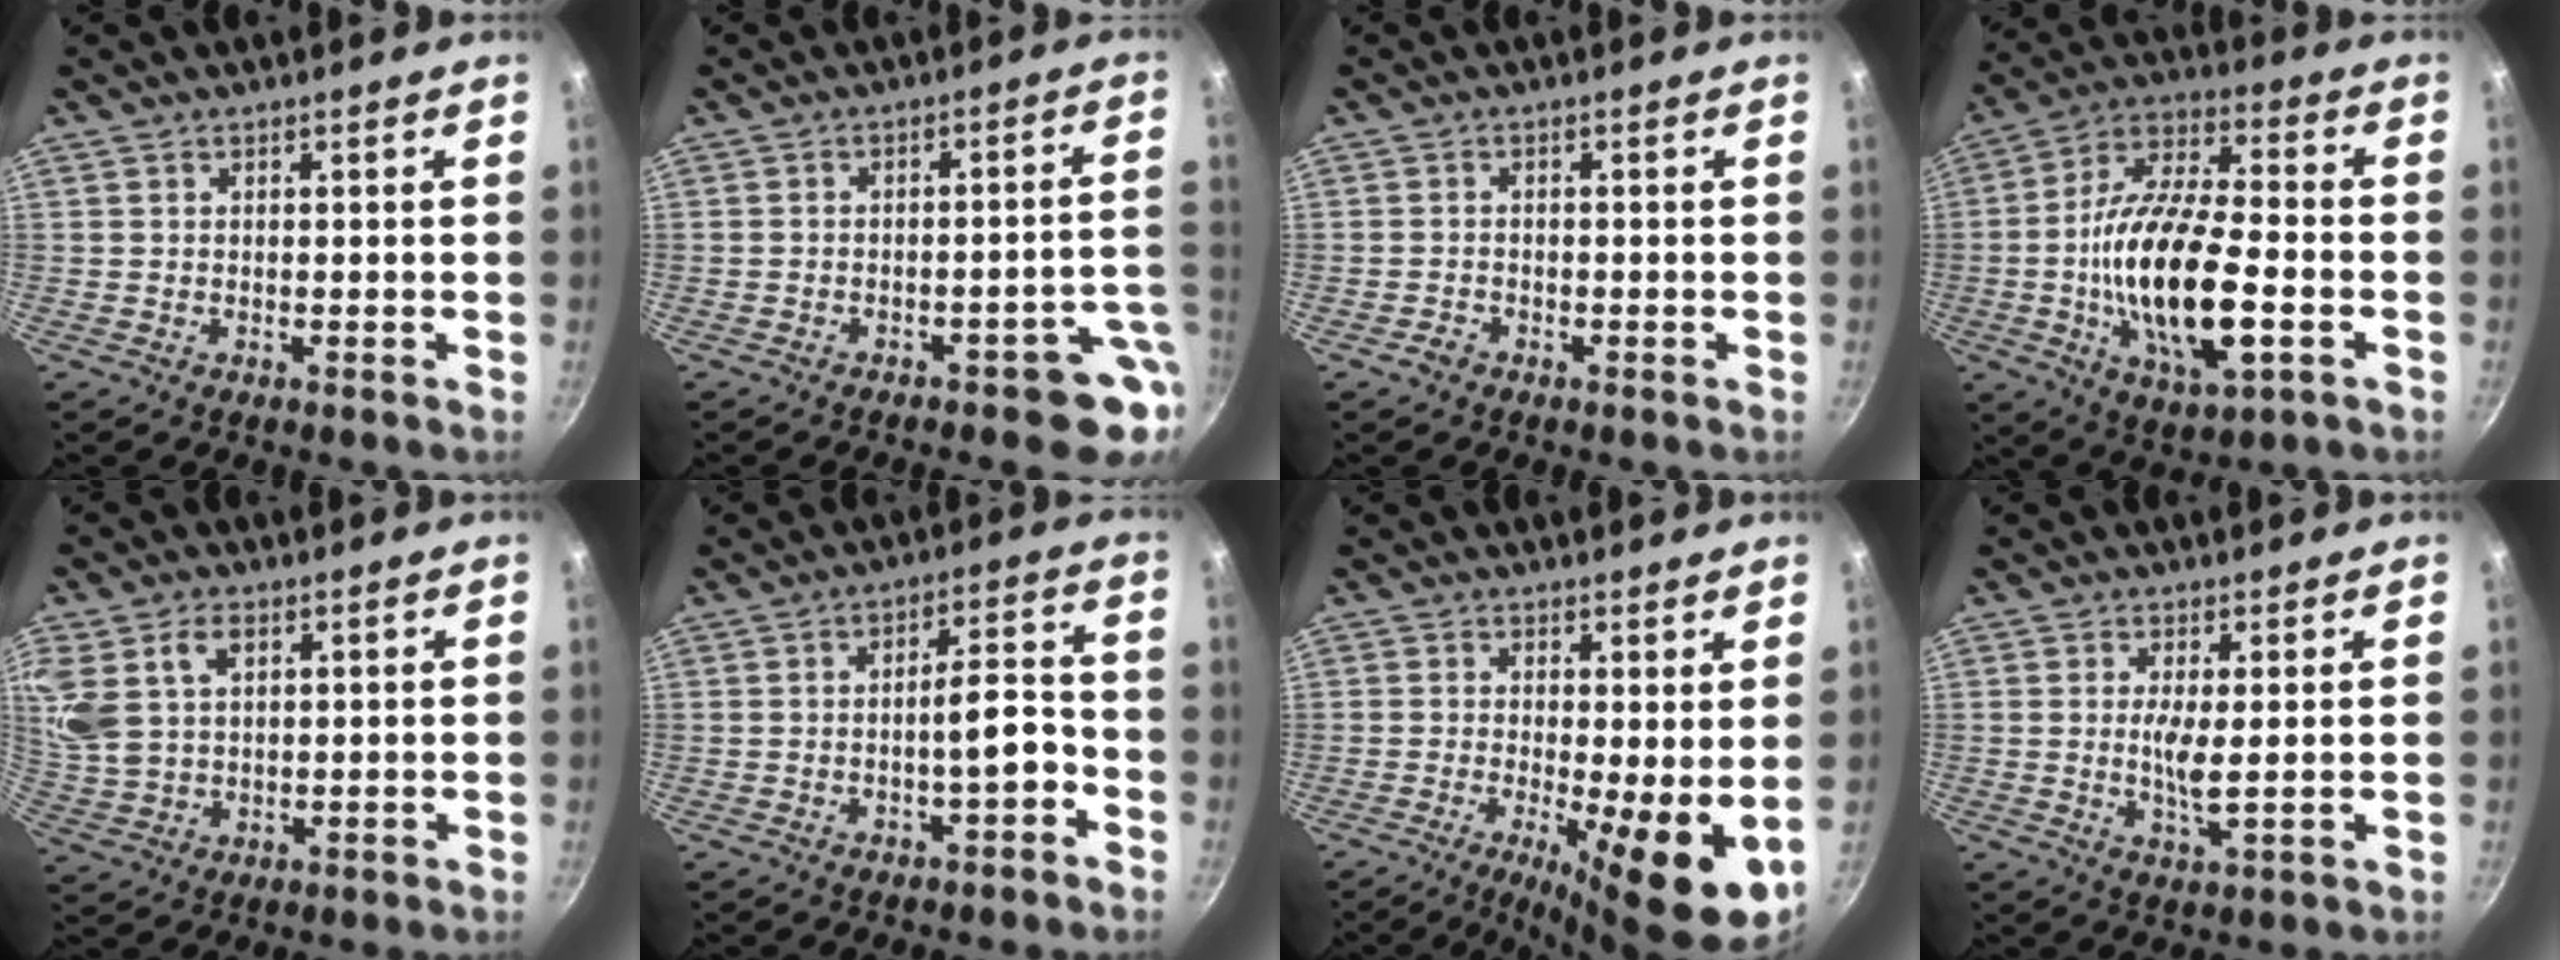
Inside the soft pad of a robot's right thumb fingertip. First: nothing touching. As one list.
[{"total": 8.2, "force": [-3.6, 3.1, 6.7], "torque": [-0.042, 0.045, -0.039]}, {"total": 1.6, "force": [-1.2, 0.9, 0.5], "torque": [-0.011, 0.014, -0.023]}, {"total": 21.4, "force": [-4.3, 8.5, 19.2], "torque": [-0.354, 0.019, -0.085]}, {"total": 11.6, "force": [4.5, 7.9, 7.3], "torque": [-0.145, -0.002, 0.094]}, {"total": 6.5, "force": [-2.8, 1.9, 5.6], "torque": [-0.072, 0.043, -0.038]}, {"total": 10.3, "force": [-1.3, 2.5, 9.9], "torque": [-0.145, -0.011, -0.017]}, {"total": 4.5, "force": [0.4, 0.9, 4.4], "torque": [-0.091, -0.011, 0.008]}]